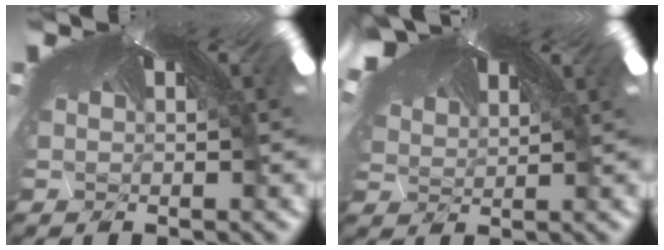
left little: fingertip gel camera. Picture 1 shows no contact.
{"total": 1.6, "force": [-1.5, -0.5, -0.6], "torque": [-0.006, -0.019, -0.009]}